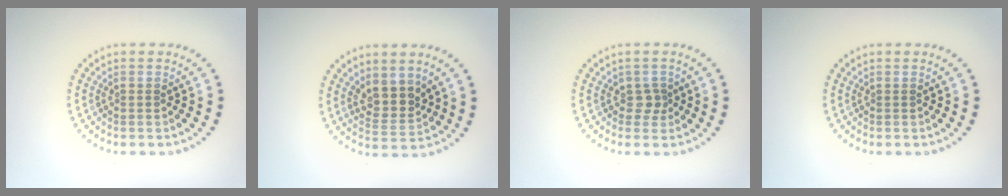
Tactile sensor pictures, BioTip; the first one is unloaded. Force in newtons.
{"total": 3.0, "press": 2.6, "slide": 1.5}
{"total": 1.3, "press": 1.0, "slide": 0.8}
{"total": 0.0}